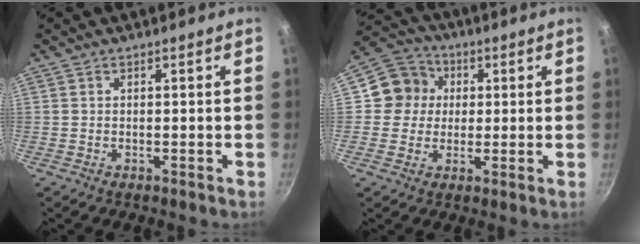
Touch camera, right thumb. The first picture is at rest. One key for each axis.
{"total": 8.5, "fx": 1.3, "fy": 8.0, "fz": 2.6, "tx": -0.006, "ty": 0.015, "tz": 0.003}